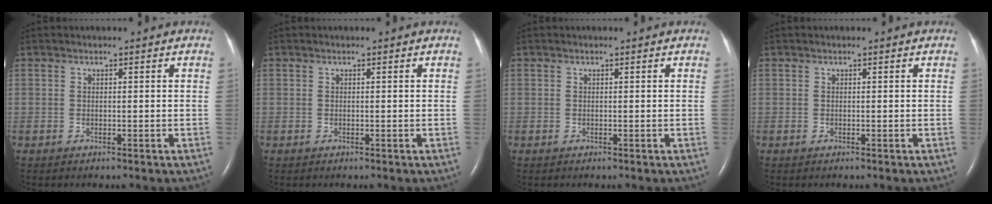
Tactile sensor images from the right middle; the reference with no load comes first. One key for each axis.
{"total": 0.0}
{"total": 0.0}
{"total": 0.0}